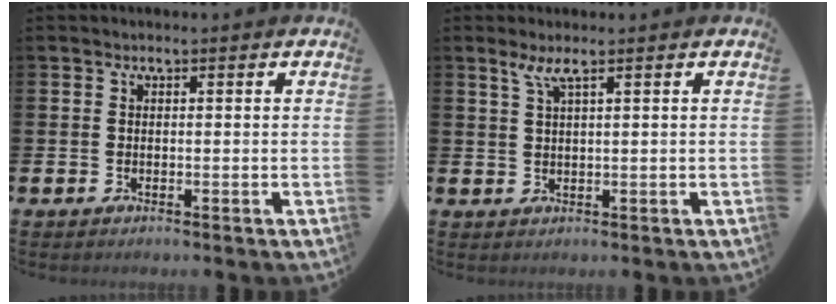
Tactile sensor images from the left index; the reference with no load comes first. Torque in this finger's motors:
{"motor_torque": [0.24, -0.10, 0.10, 0.07]}